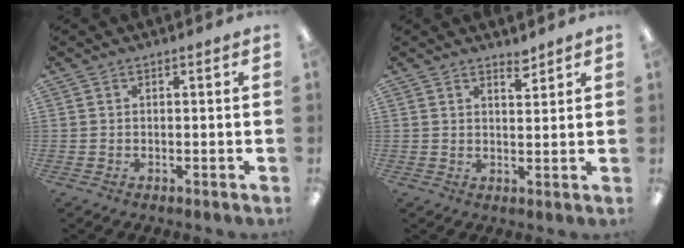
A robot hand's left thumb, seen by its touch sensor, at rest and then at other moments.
{"total": 3.4, "force": [3.0, 1.2, 1.1], "torque": [-0.001, -0.020, 0.050]}